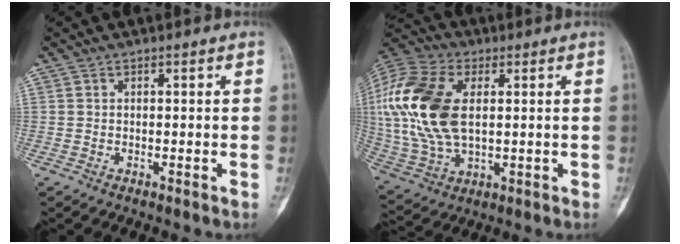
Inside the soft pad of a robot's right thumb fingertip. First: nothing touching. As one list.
[{"total": 21.7, "force": [3.1, 12.7, 17.3], "torque": [-0.379, -0.004, 0.055]}]